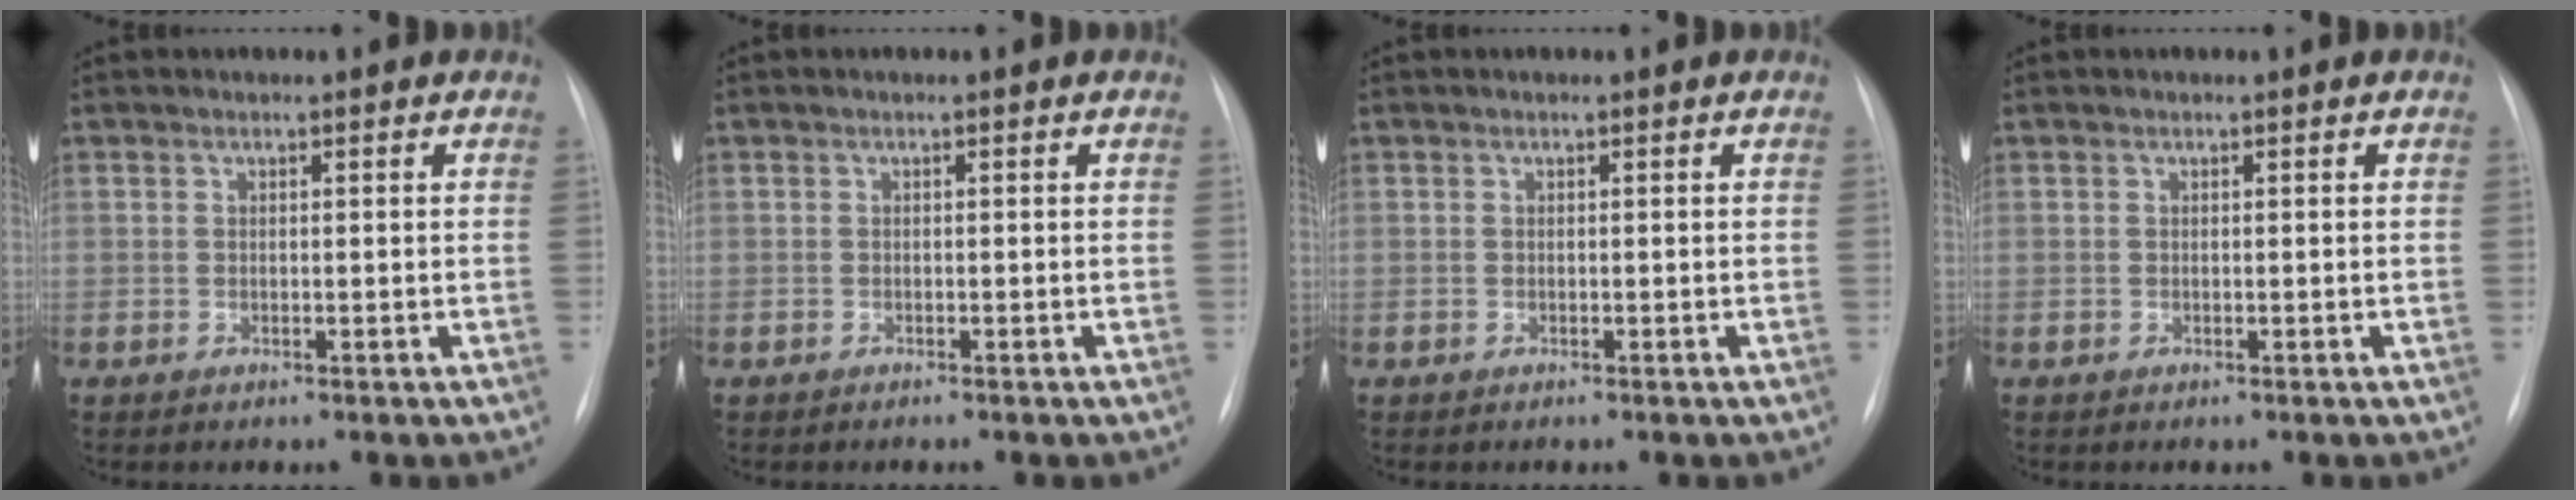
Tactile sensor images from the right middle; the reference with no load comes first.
{"total": 0.0}
{"total": 0.0}
{"total": 0.0}